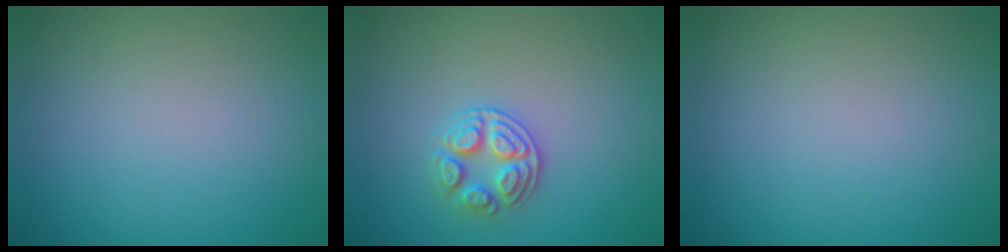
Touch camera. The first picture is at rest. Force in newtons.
{"total": 2.6, "press": 2.6, "slide": 0.6}
{"total": 0.0}